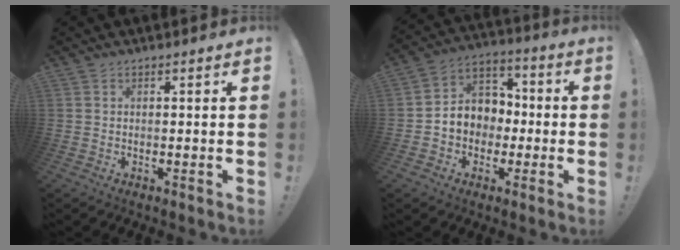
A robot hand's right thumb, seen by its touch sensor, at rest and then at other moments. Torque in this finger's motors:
{"motor_torque": [0.40, 0.43, 0.35, -0.27, 0.00]}